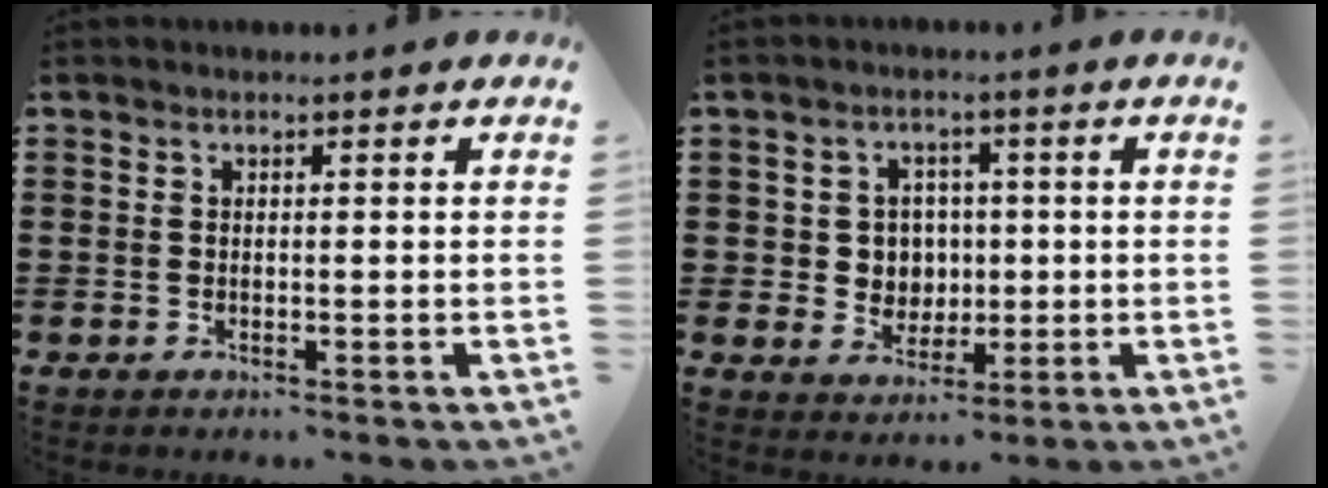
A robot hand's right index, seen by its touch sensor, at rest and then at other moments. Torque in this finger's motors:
{"motor_torque": [0.86, -0.02, 0.32, 0.06]}